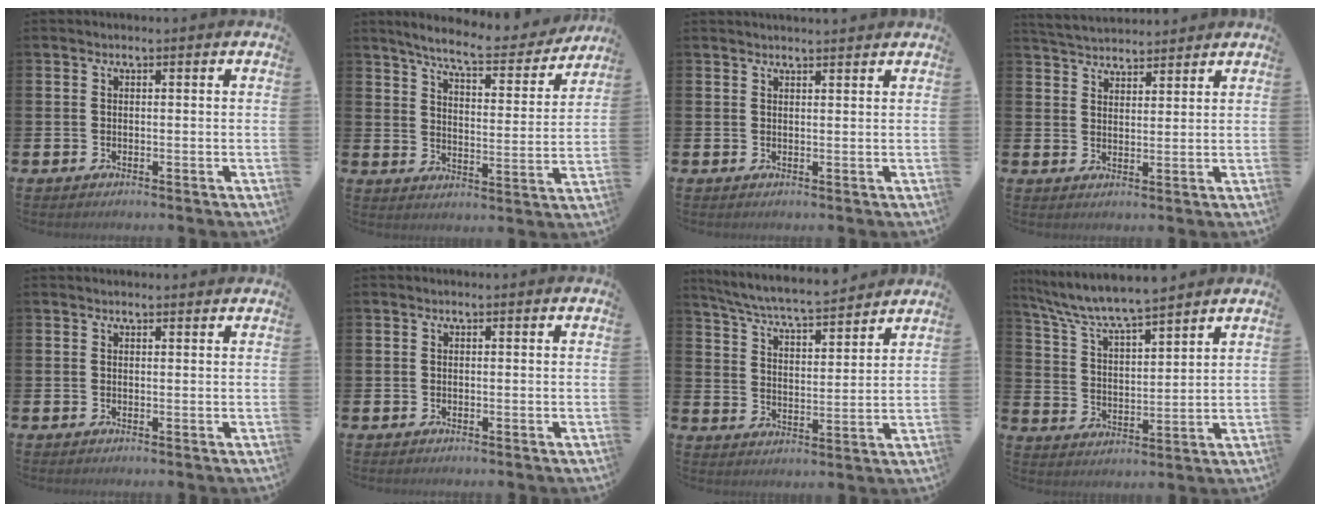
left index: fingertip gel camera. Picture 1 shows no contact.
{"total": 7.9, "force": [7.2, 0.6, 3.0], "torque": [-0.083, -0.043, 0.123]}
{"total": 1.6, "force": [1.6, 0.0, 0.1], "torque": [0.003, -0.008, 0.027]}
{"total": 4.3, "force": [4.2, 0.8, 0.0], "torque": [-0.020, -0.017, 0.079]}
{"total": 0.7, "force": [0.7, 0.0, 0.2], "torque": [0.004, -0.002, 0.011]}
{"total": 0.0}
{"total": 6.7, "force": [6.4, 0.4, 2.0], "torque": [-0.070, -0.048, 0.111]}
{"total": 7.2, "force": [6.8, 0.5, 2.2], "torque": [-0.077, -0.041, 0.118]}